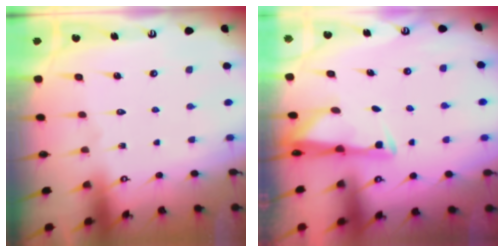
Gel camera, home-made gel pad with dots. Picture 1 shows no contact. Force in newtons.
{"total": 2.9, "press": 2.9, "slide": 0.4}